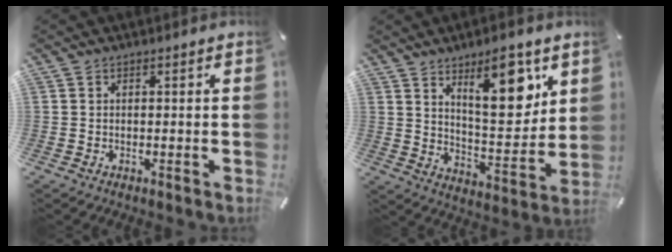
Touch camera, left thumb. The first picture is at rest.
{"total": 14.9, "force": [8.9, 5.9, 10.3], "torque": [-0.129, -0.057, 0.145]}